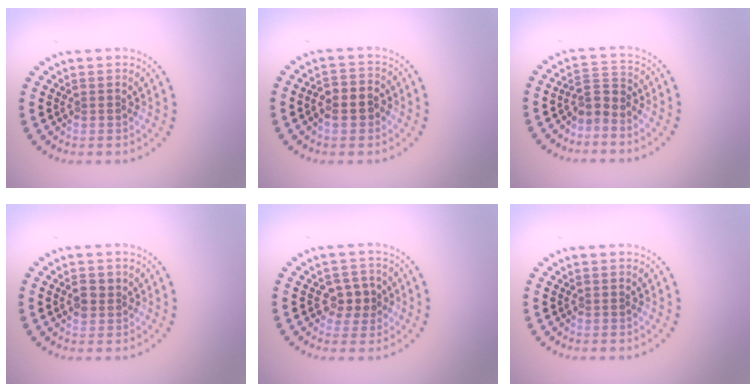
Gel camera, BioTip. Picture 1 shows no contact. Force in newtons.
{"total": 2.7, "press": 2.6, "slide": 0.7}
{"total": 2.3, "press": 1.5, "slide": 1.8}
{"total": 1.7, "press": 1.6, "slide": 0.6}
{"total": 2.7, "press": 2.6, "slide": 0.8}
{"total": 0.0}